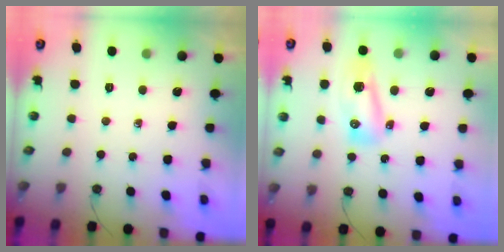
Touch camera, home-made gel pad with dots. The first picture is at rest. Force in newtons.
{"total": 9.6, "press": 8.8, "slide": 3.7}